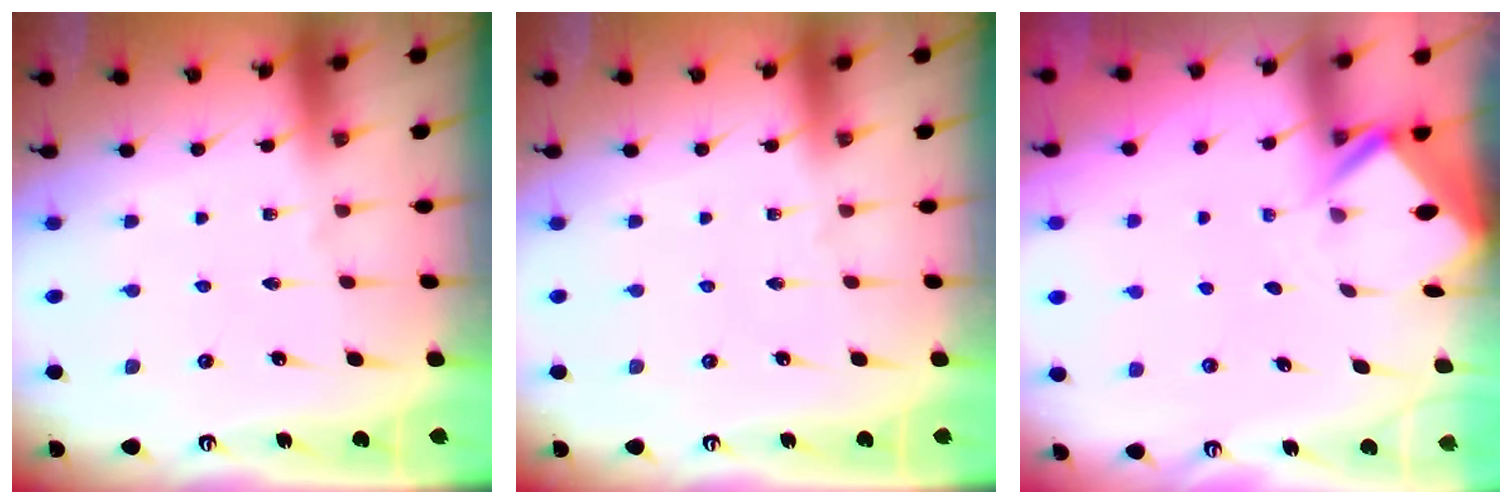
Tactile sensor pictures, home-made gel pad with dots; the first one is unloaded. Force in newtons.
{"total": 0.0}
{"total": 2.4, "press": 2.4, "slide": 0.2}